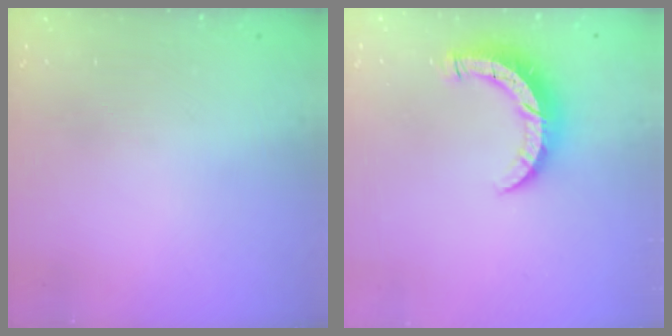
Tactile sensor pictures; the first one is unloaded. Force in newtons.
{"total": 8.4, "press": 8.3, "slide": 0.6}